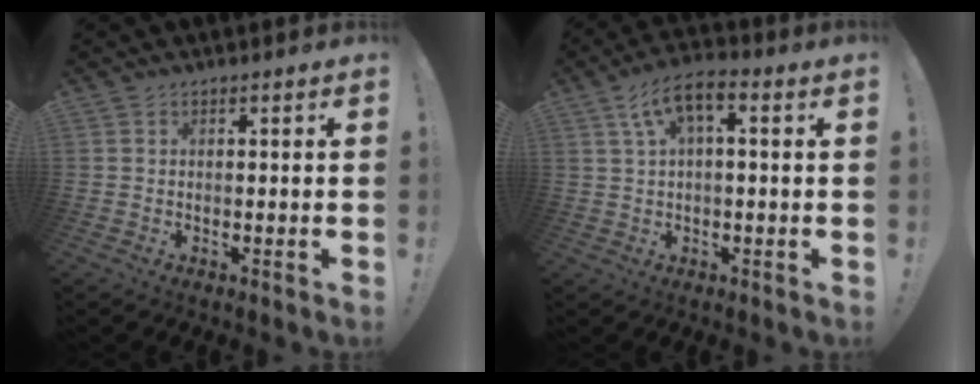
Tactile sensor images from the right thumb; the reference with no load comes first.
{"total": 7.8, "force": [2.3, 2.8, 6.9], "torque": [-0.130, 0.004, 0.046]}